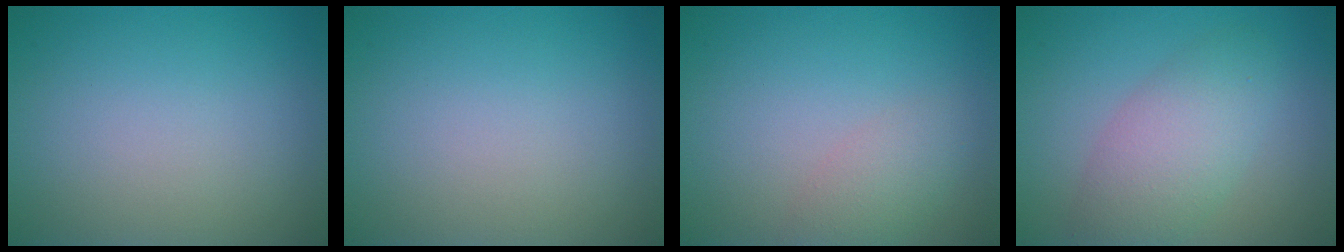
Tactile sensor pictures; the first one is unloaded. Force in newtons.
{"total": 0.0}
{"total": 2.1, "press": 2.1, "slide": 0.1}
{"total": 4.6, "press": 4.6, "slide": 0.1}